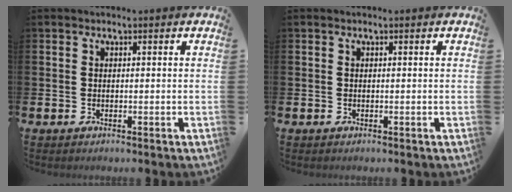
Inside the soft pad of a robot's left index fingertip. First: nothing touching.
{"total": 0.0}